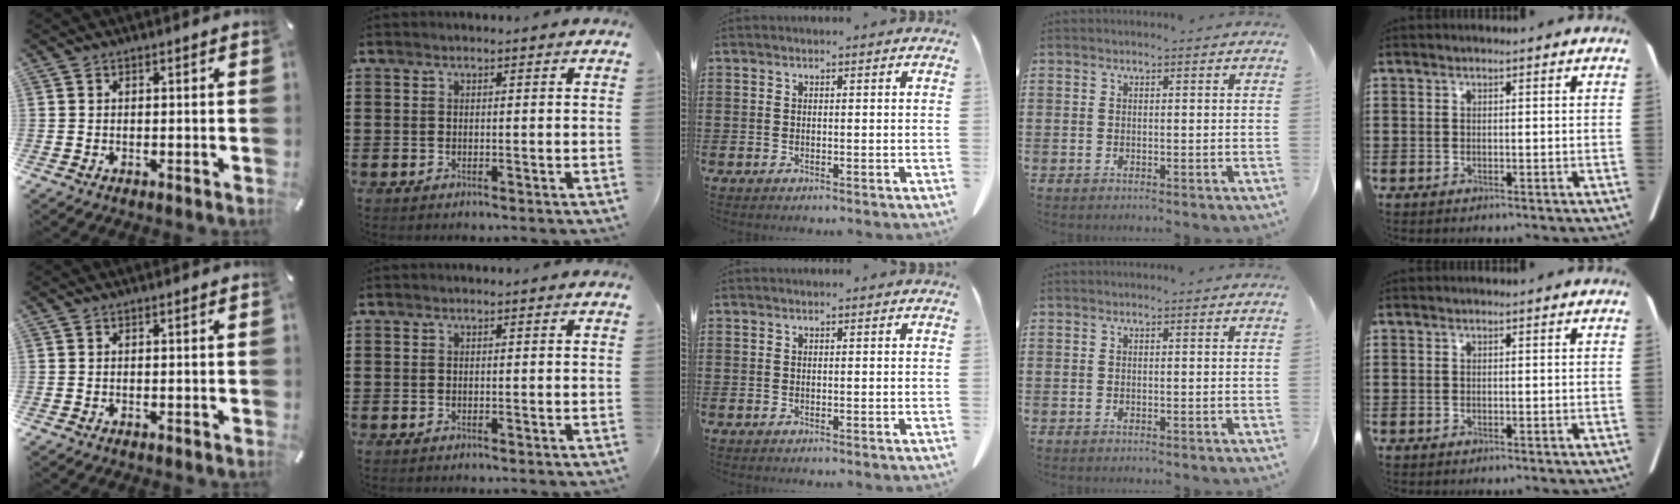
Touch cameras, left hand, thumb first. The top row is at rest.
{}